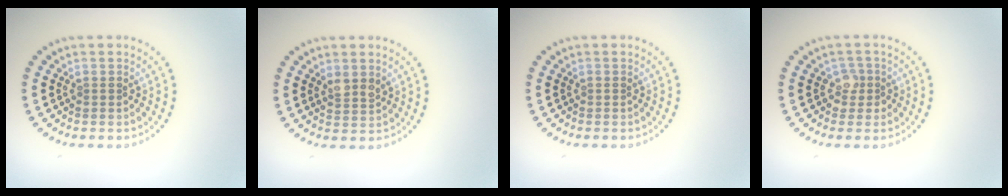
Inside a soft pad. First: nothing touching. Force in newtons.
{"total": 1.5, "press": 1.5, "slide": 0.5}
{"total": 0.0}
{"total": 1.7, "press": 1.4, "slide": 1.0}